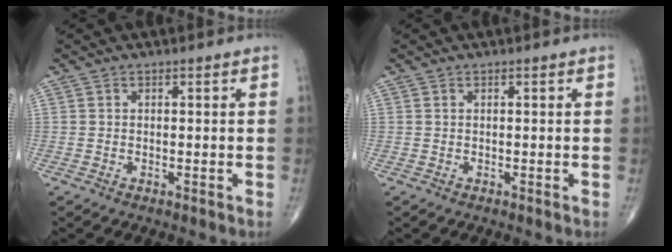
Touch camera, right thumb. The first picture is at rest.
{"total": 0.0}